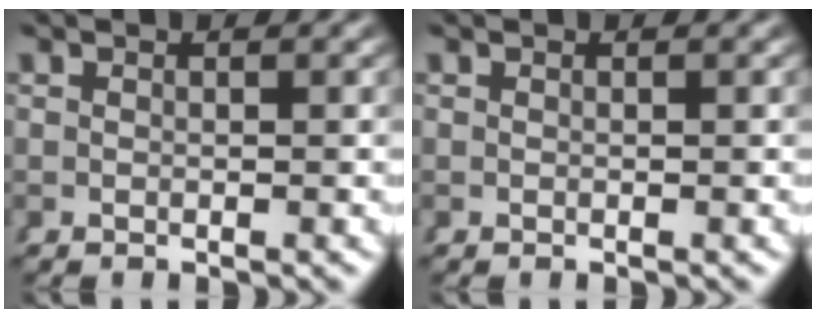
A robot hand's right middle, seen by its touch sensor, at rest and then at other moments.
{"total": 0.0}